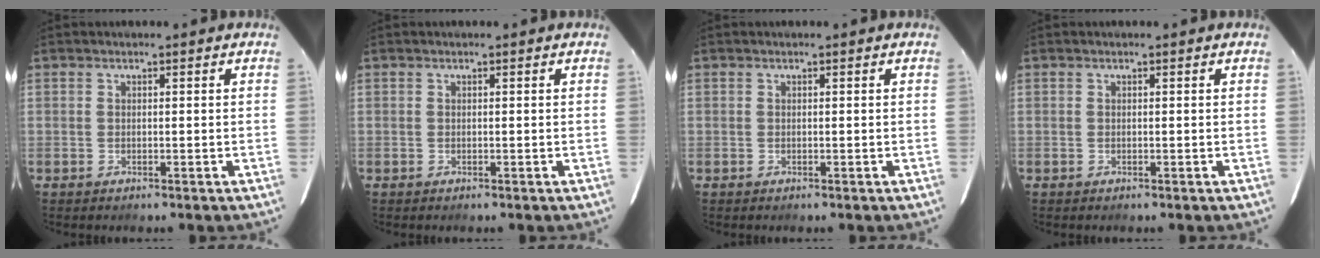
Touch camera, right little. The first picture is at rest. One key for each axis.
{"total": 0.0}
{"total": 0.0}
{"total": 0.0}